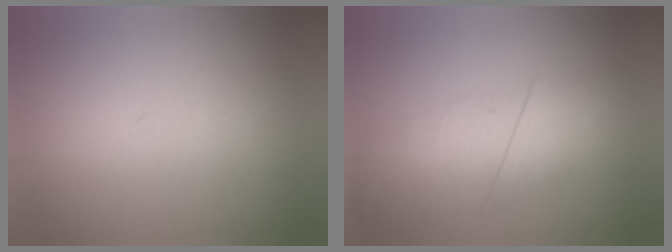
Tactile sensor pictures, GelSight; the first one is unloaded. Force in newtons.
{"total": 2.8}